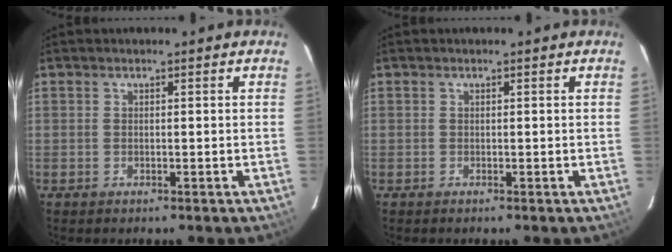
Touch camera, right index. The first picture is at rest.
{"total": 0.0}